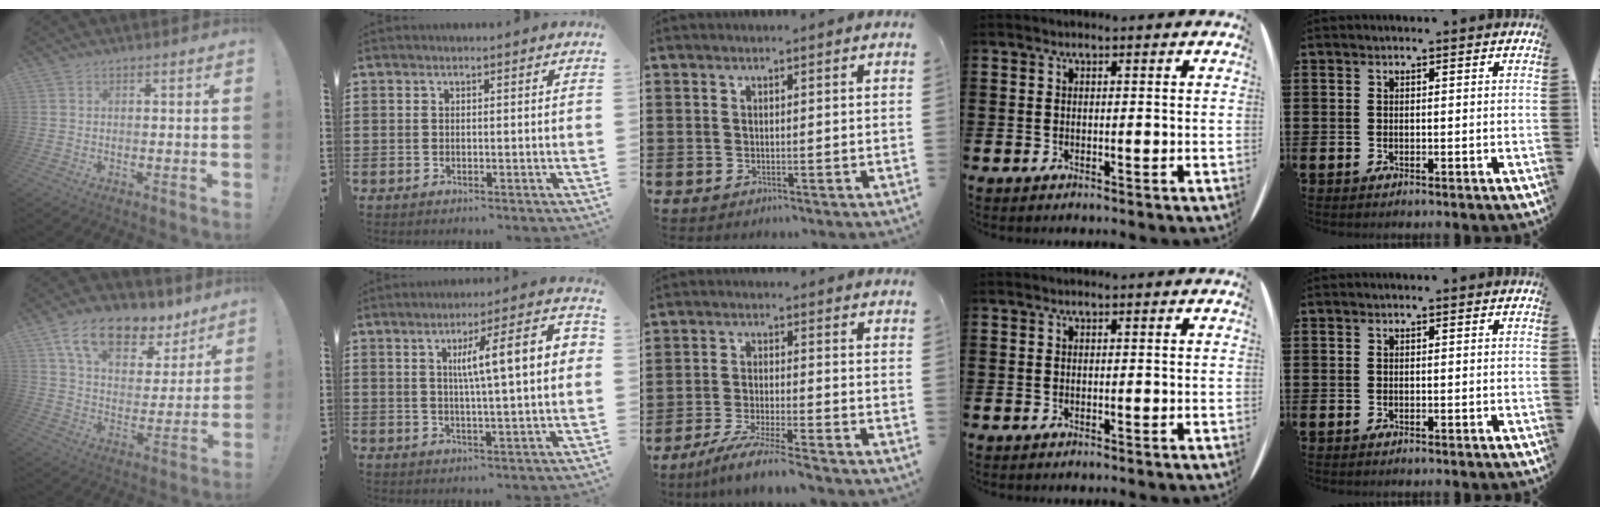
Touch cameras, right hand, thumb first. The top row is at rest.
{"thumb": {"total": 16.2, "force": [10.5, 8.3, 9.2], "torque": [-0.166, -0.056, 0.188]}, "index": {"total": 10.3, "force": [2.1, 1.1, 10.0], "torque": [-0.181, 0.004, 0.026]}, "middle": {"total": 5.4, "force": [-4.7, -0.5, 2.7], "torque": [-0.063, -0.020, -0.090]}}